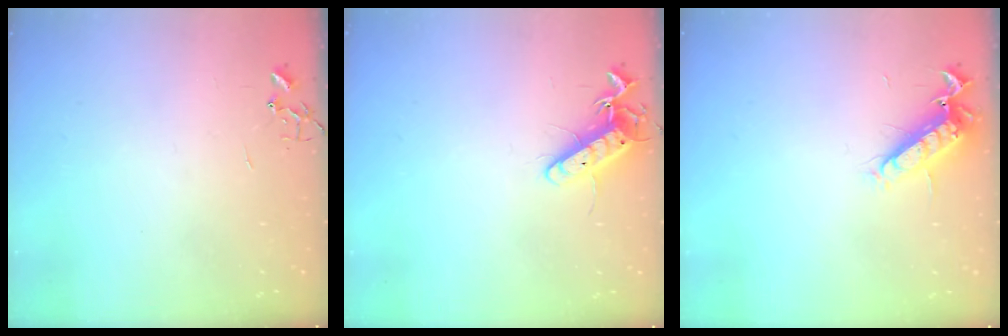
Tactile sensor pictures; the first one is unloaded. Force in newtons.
{"total": 12.2, "press": 12.2, "slide": 0.9}
{"total": 12.7, "press": 12.6, "slide": 1.2}